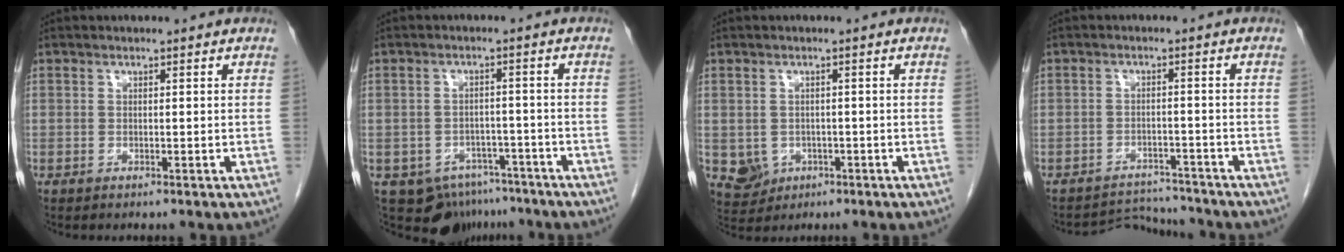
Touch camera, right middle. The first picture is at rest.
{"total": 9.6, "force": [-7.1, 5.9, 2.7], "torque": [-0.035, 0.010, -0.095]}
{"total": 5.6, "force": [-1.7, 5.2, 1.3], "torque": [-0.027, 0.001, -0.015]}
{"total": 4.9, "force": [-4.6, 0.3, -1.7], "torque": [0.031, 0.010, -0.069]}